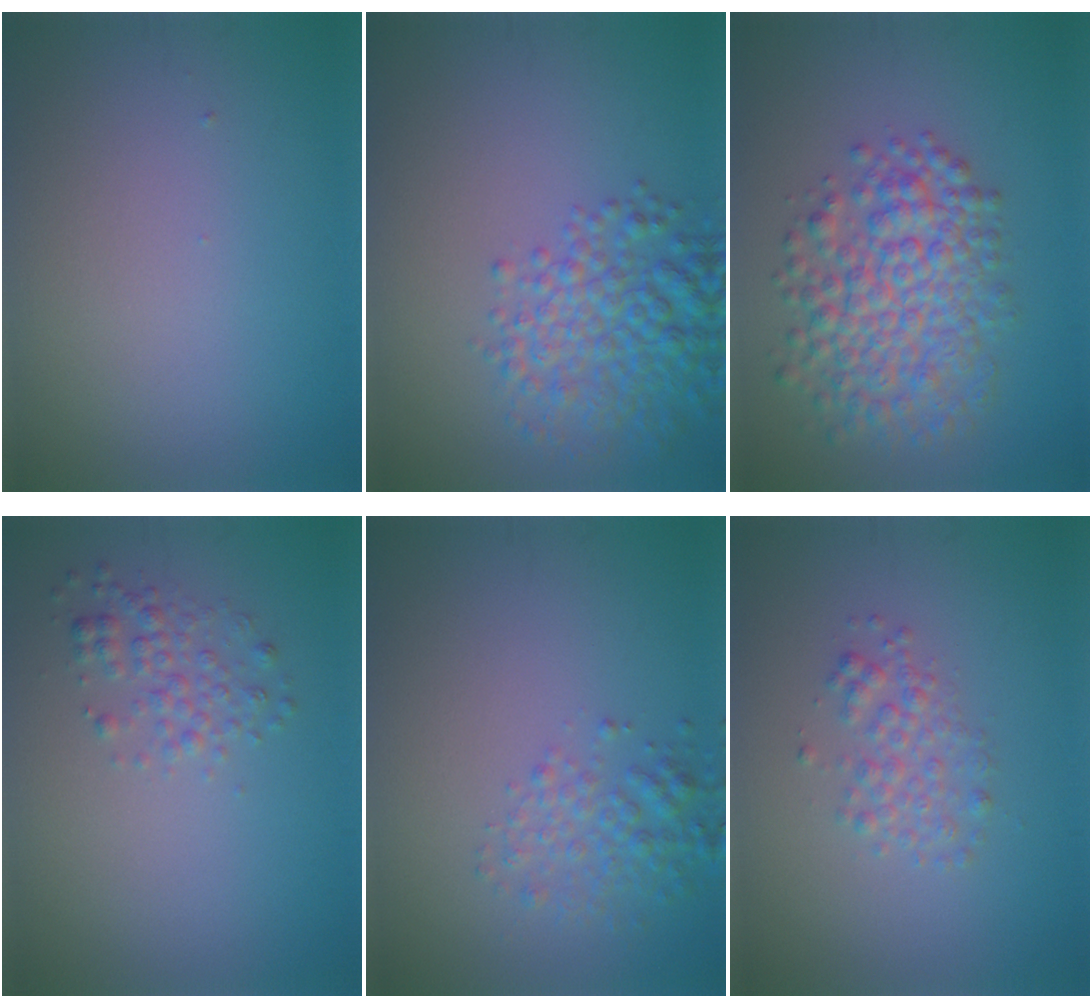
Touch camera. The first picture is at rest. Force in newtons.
{"total": 5.4, "press": 5.4, "slide": 0.2}
{"total": 6.8, "press": 6.8, "slide": 0.1}
{"total": 2.0, "press": 2.0, "slide": 0.1}
{"total": 2.6, "press": 2.6, "slide": 0.1}
{"total": 2.1, "press": 2.1, "slide": 0.1}